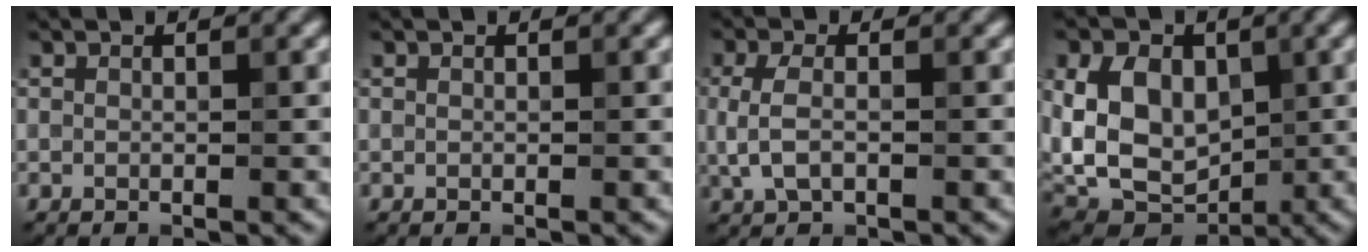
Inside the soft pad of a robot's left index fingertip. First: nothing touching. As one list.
[{"total": 0.0}, {"total": 2.9, "force": [0.0, 1.5, 2.4], "torque": [-0.060, -0.001, -0.002]}, {"total": 9.2, "force": [0.9, 6.7, 6.3], "torque": [-0.131, -0.006, 0.012]}]